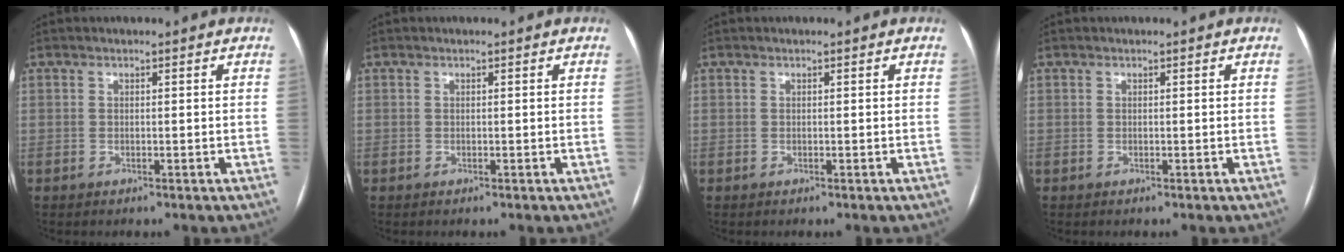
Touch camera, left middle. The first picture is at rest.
{"total": 0.0}
{"total": 0.0}
{"total": 0.0}